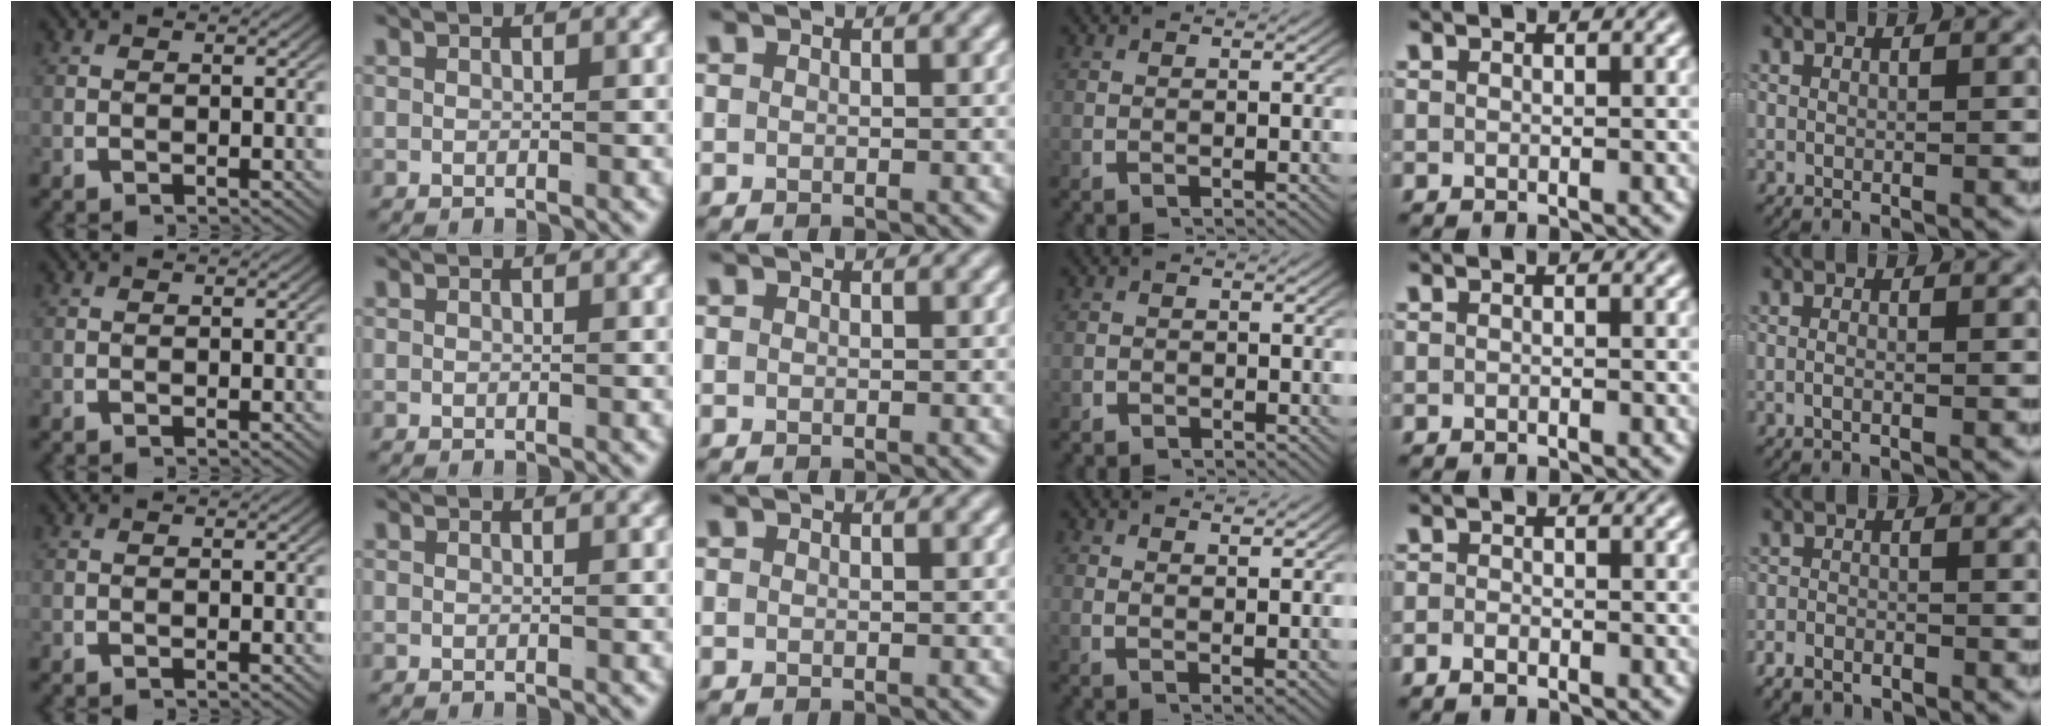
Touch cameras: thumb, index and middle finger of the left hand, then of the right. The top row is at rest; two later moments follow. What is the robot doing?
{"motion": "lift_and_place", "object": "shirt"}